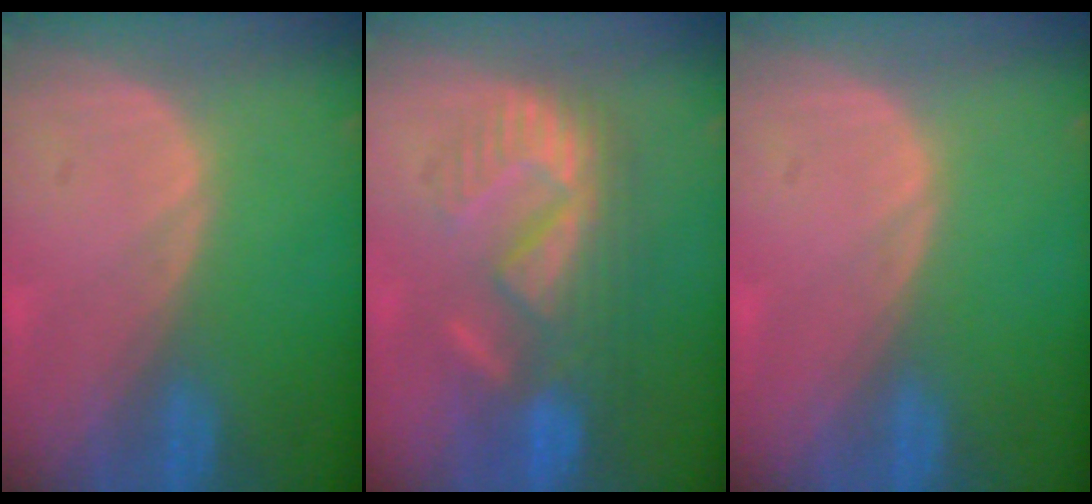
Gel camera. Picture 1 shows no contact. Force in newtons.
{"total": 9.2, "press": 8.9, "slide": 2.1}
{"total": 0.0}